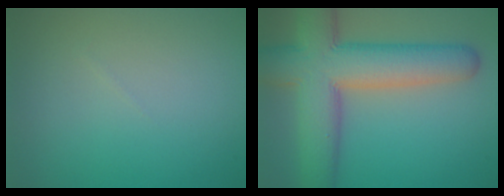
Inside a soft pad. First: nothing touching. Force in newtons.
{"total": 10.5, "press": 10.5, "slide": 0.3}